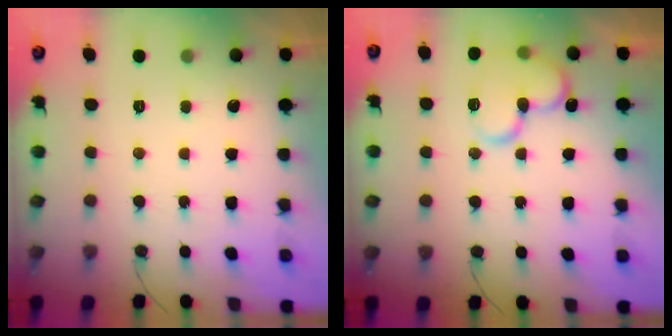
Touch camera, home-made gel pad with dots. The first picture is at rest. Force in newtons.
{"total": 14.8, "press": 14.7, "slide": 2.3}